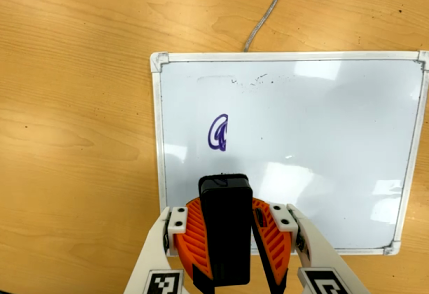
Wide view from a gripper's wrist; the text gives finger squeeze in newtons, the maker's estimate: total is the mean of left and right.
{"total": 10.6, "left": 11.0, "right": 10.3}